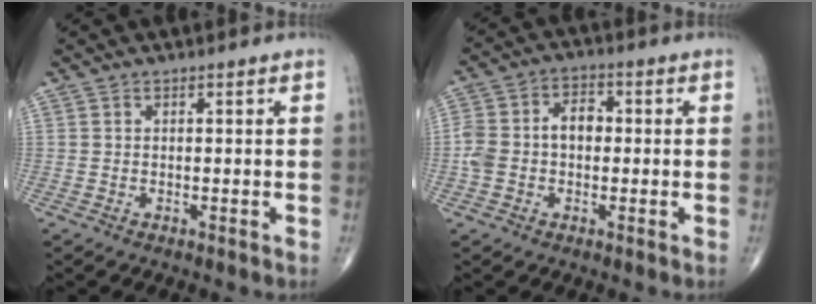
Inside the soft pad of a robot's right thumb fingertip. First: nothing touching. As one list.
[{"total": 8.5, "force": [-0.4, 5.9, 6.0], "torque": [-0.114, 0.034, -0.012]}]